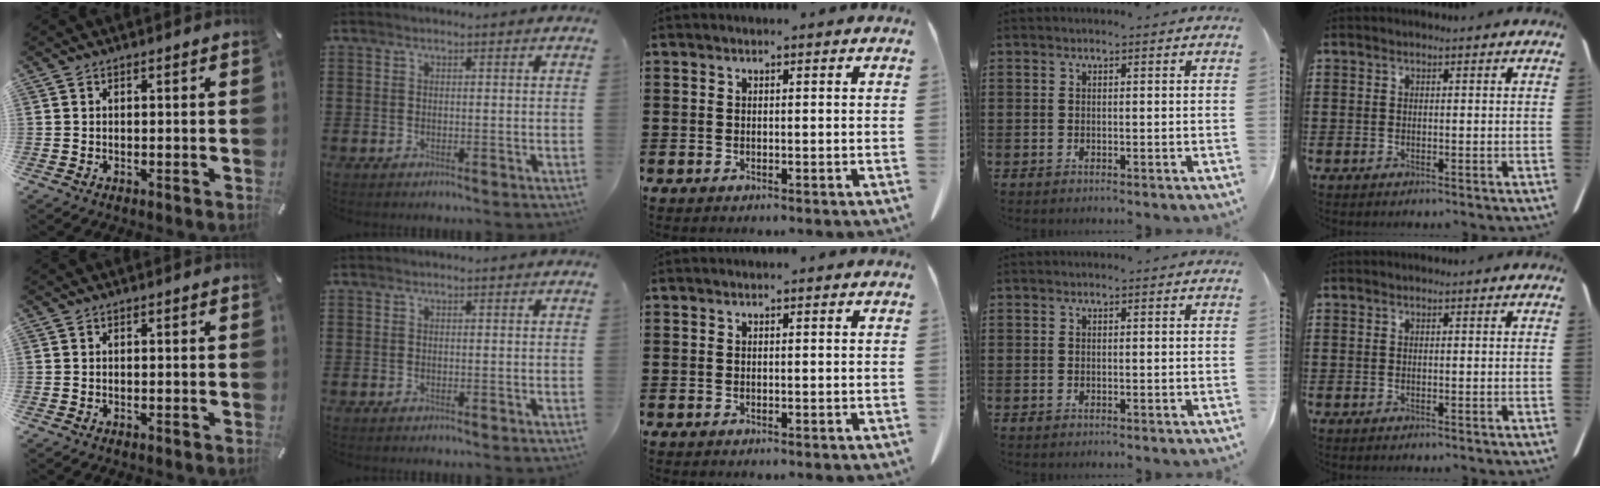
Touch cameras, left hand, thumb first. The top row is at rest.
{}